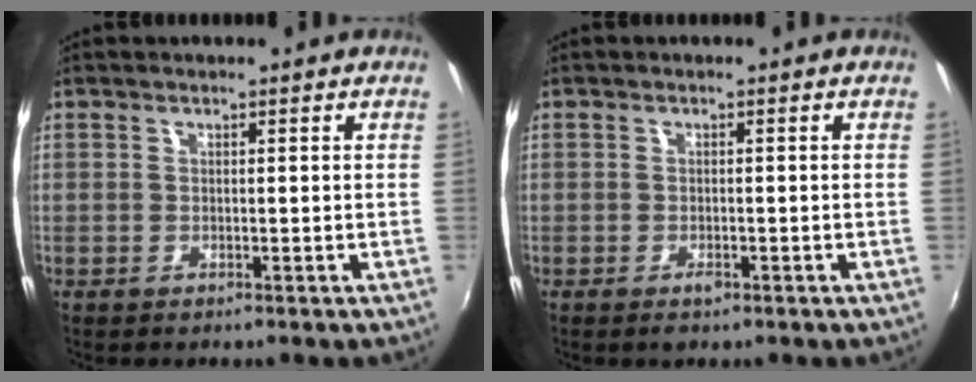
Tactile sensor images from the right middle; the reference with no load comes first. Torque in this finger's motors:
{"motor_torque": [0.42, -0.36, 0.04, 0.00]}